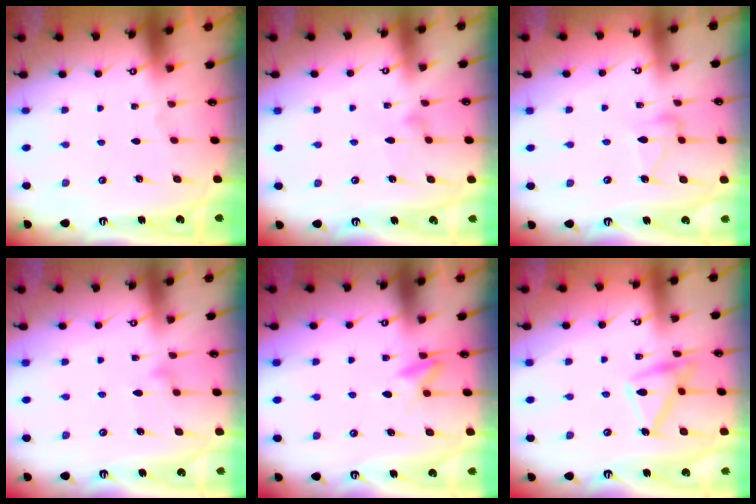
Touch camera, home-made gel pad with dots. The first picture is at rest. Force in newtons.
{"total": 7.8, "press": 7.8, "slide": 0.4}
{"total": 7.0, "press": 7.0, "slide": 0.5}
{"total": 7.8, "press": 7.8, "slide": 0.6}
{"total": 9.3, "press": 9.2, "slide": 1.3}
{"total": 13.8, "press": 13.8, "slide": 0.5}